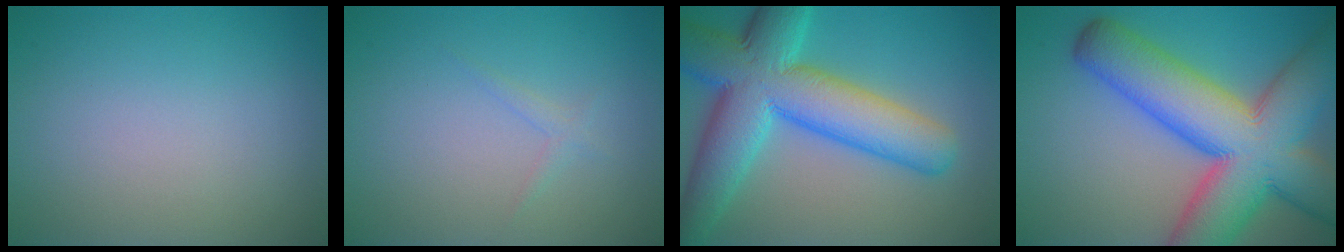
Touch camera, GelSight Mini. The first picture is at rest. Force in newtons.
{"total": 0.8, "press": 0.8, "slide": 0.0}
{"total": 11.7, "press": 11.7, "slide": 0.2}
{"total": 14.8, "press": 14.7, "slide": 0.7}